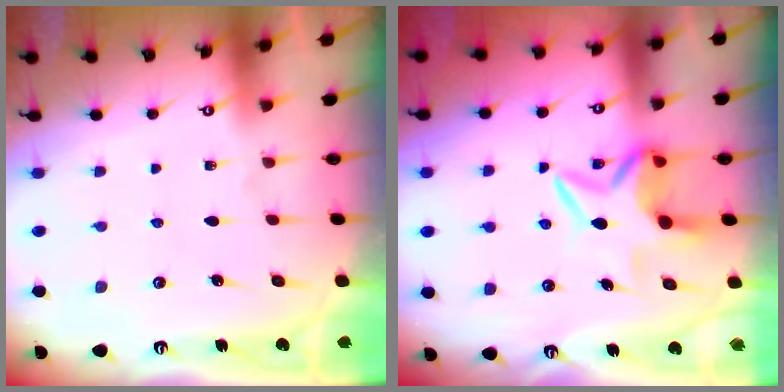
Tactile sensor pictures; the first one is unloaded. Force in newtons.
{"total": 6.3, "press": 6.2, "slide": 1.2}